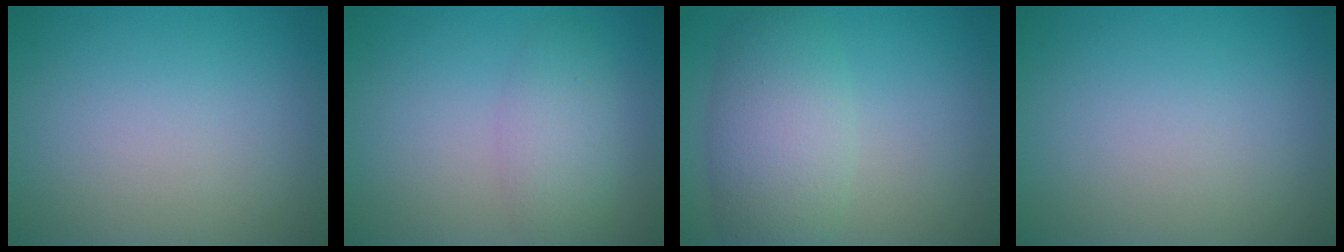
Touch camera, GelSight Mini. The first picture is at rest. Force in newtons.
{"total": 3.1, "press": 3.1, "slide": 0.1}
{"total": 5.5, "press": 5.5, "slide": 0.4}
{"total": 0.0}